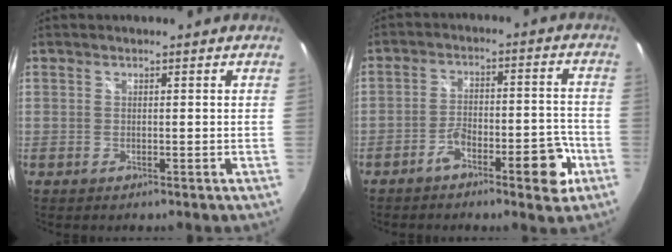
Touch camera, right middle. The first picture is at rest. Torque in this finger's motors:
{"motor_torque": [1.86, -0.28, 0.23, 0.08]}